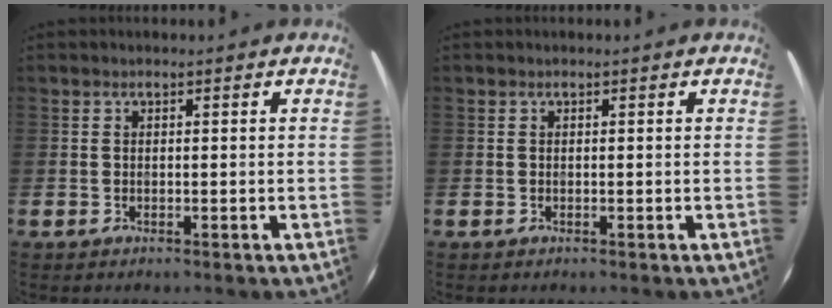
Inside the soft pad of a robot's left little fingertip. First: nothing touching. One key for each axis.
{"total": 0.0}